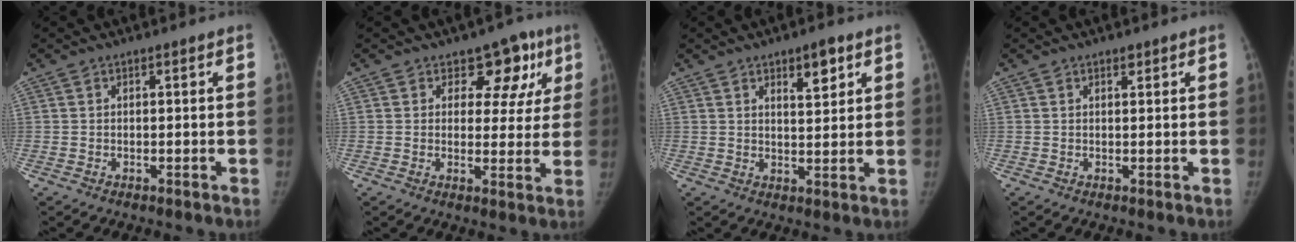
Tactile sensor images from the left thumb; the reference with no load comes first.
{"total": 8.7, "force": [4.4, 6.1, 4.3], "torque": [0.006, -0.011, 0.051]}
{"total": 5.8, "force": [3.1, 2.3, 4.3], "torque": [-0.047, -0.019, 0.046]}
{"total": 1.0, "force": [0.7, 0.5, 0.5], "torque": [-0.004, -0.004, 0.010]}